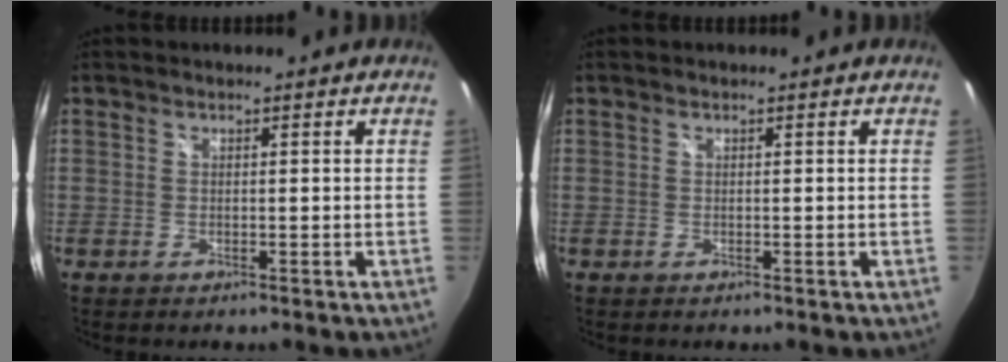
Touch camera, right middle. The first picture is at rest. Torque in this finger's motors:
{"motor_torque": [0.01, -0.03, -0.01, 0.01]}